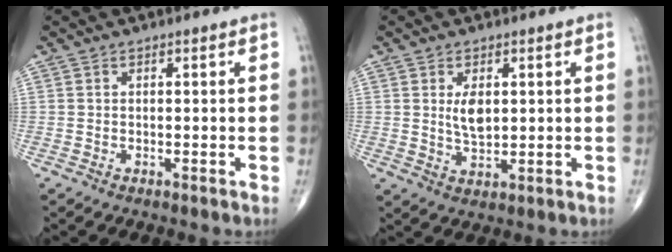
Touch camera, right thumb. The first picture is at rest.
{"total": 4.8, "force": [1.1, 2.5, 3.9], "torque": [-0.062, -0.012, 0.024]}